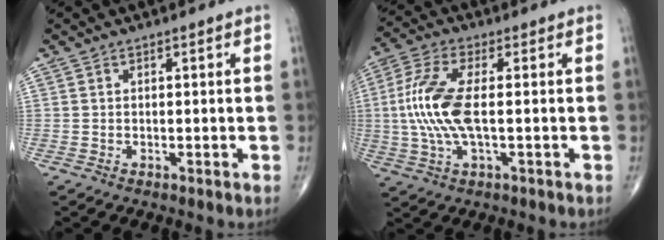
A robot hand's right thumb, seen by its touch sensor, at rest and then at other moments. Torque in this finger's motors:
{"motor_torque": [1.00, 1.83, 1.29, -0.49, 0.54]}